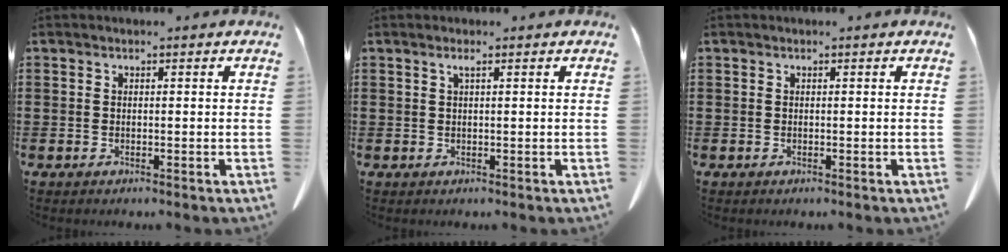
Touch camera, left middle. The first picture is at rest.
{"total": 1.0, "force": [0.5, 0.1, 0.8], "torque": [-0.018, 0.002, 0.008]}
{"total": 0.0}